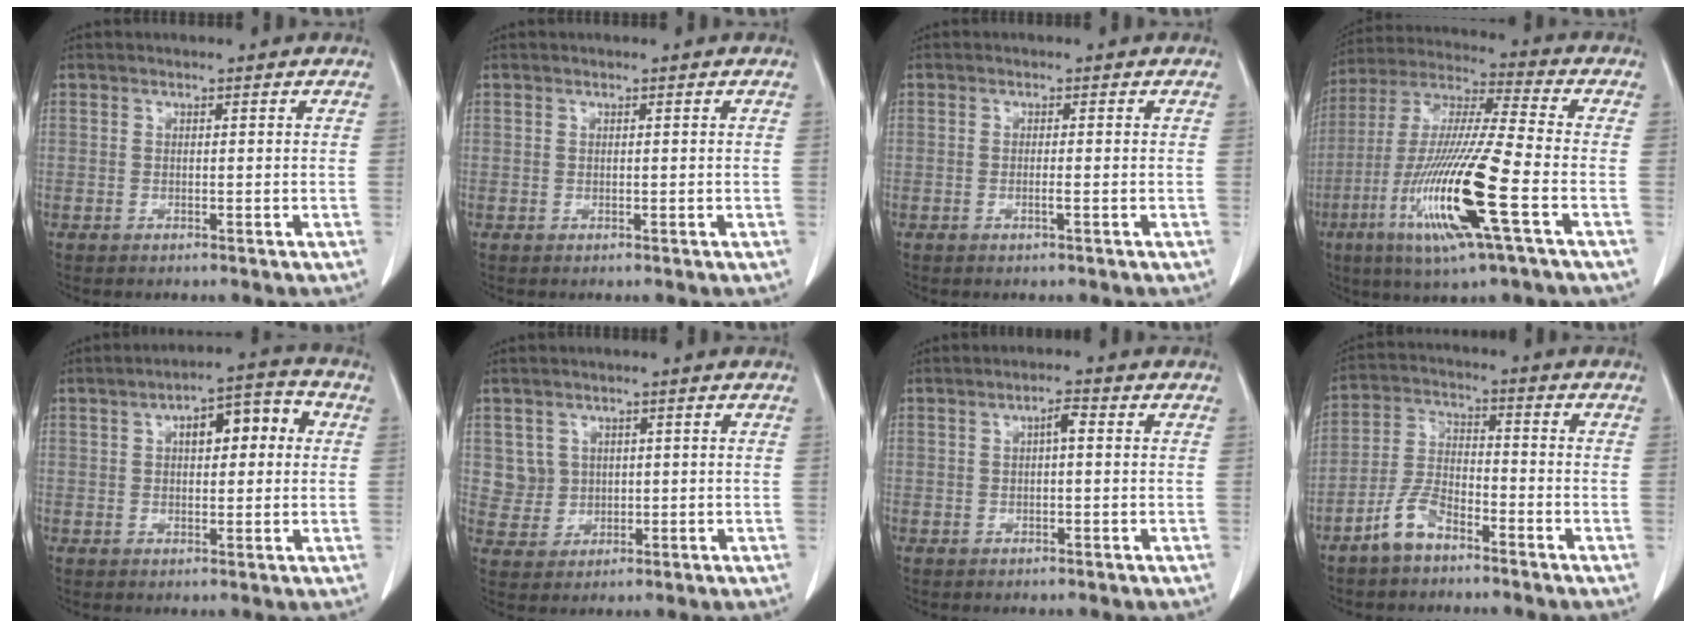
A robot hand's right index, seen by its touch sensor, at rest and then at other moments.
{"total": 0.0}
{"total": 1.0, "force": [-0.5, -0.2, 0.9], "torque": [-0.018, 0.000, -0.009]}
{"total": 18.4, "force": [-6.4, 0.4, 17.2], "torque": [-0.359, -0.025, -0.124]}
{"total": 7.9, "force": [1.9, 2.9, 7.1], "torque": [-0.099, 0.033, 0.023]}
{"total": 4.0, "force": [1.1, 3.9, 0.1], "torque": [0.004, 0.008, 0.027]}
{"total": 2.0, "force": [0.3, 0.5, 1.9], "torque": [-0.032, 0.005, 0.004]}
{"total": 6.8, "force": [-4.9, 2.8, 3.8], "torque": [-0.090, 0.006, -0.098]}